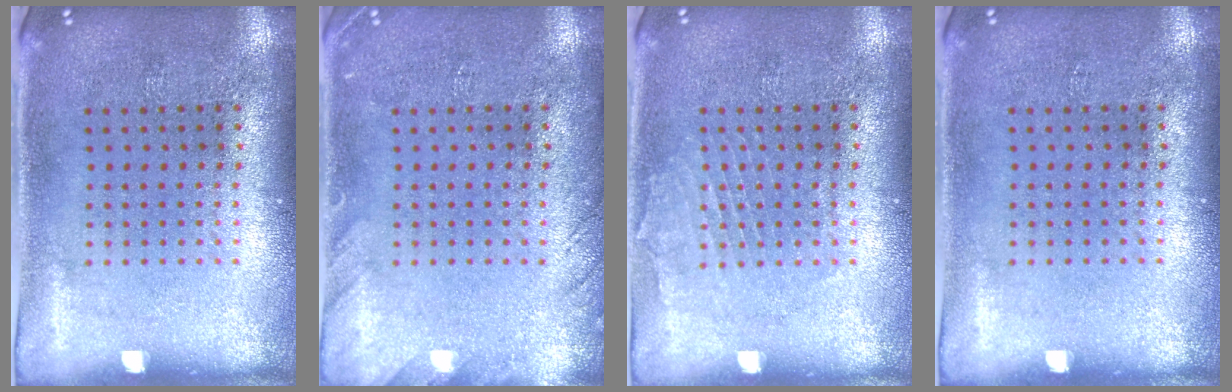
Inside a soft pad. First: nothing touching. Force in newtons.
{"total": 1.5, "press": 1.5, "slide": 0.2}
{"total": 1.2, "press": 1.1, "slide": 0.1}
{"total": 0.0}